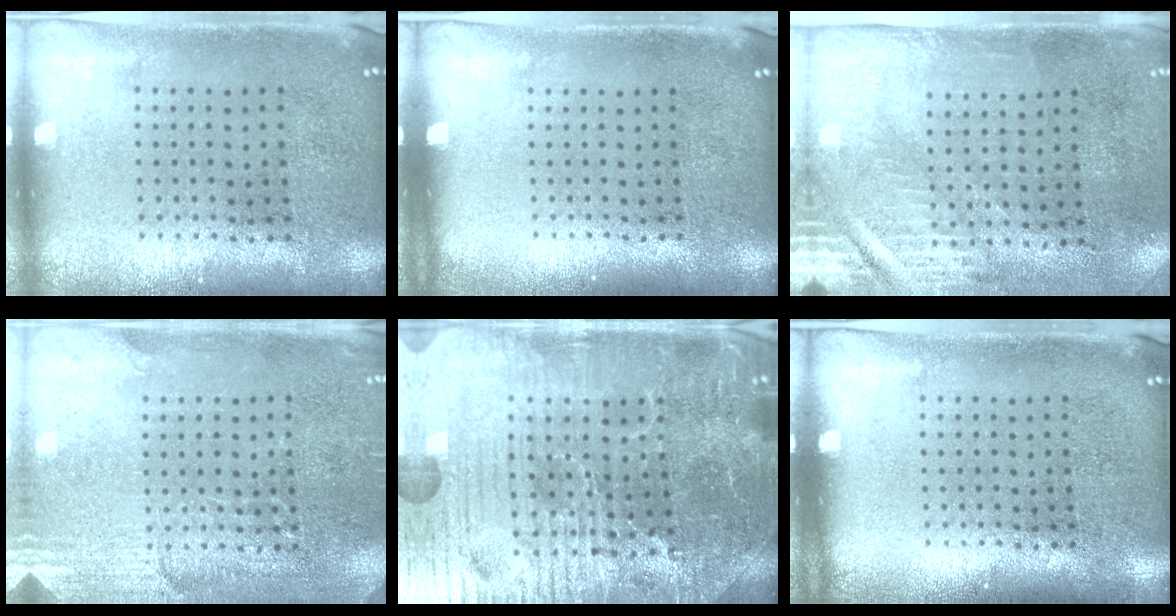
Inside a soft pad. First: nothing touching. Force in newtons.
{"total": 0.0}
{"total": 3.0, "press": 2.5, "slide": 1.6}
{"total": 2.8, "press": 2.6, "slide": 0.8}
{"total": 5.5, "press": 5.2, "slide": 1.5}
{"total": 0.0}